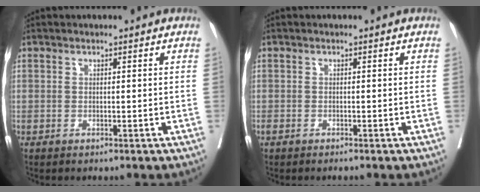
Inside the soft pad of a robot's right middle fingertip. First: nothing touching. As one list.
[{"total": 0.8, "force": [-0.7, 0.2, 0.4], "torque": [-0.010, -0.003, -0.012]}]